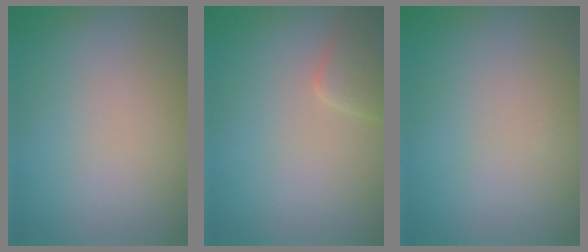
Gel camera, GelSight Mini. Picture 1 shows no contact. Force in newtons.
{"total": 2.4, "press": 2.4, "slide": 0.1}
{"total": 0.0}